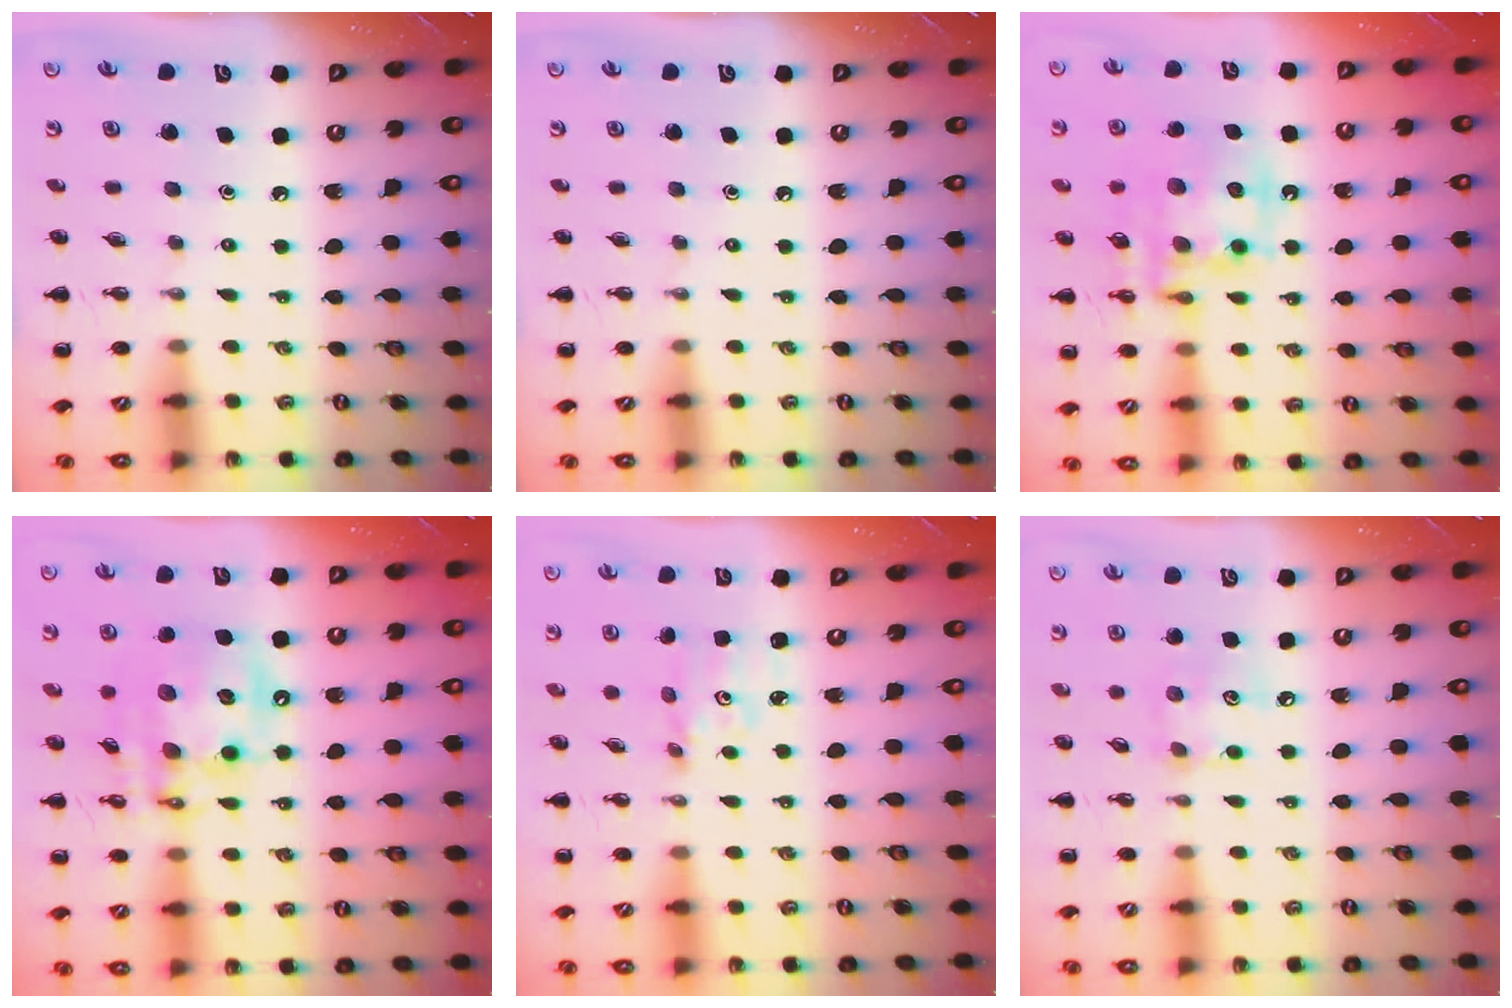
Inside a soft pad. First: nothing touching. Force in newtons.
{"total": 0.0}
{"total": 14.3, "press": 14.0, "slide": 3.1}
{"total": 16.4, "press": 16.0, "slide": 3.5}
{"total": 2.5, "press": 2.4, "slide": 0.4}
{"total": 6.3, "press": 6.2, "slide": 0.9}